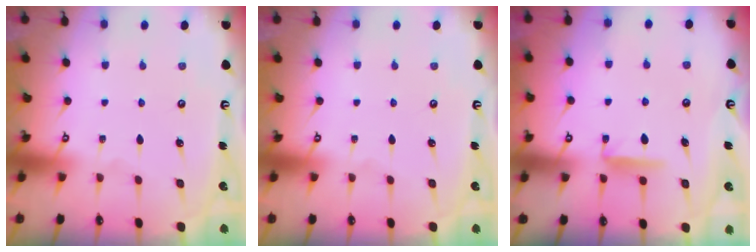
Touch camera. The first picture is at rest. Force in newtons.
{"total": 0.0}
{"total": 5.4, "press": 5.4, "slide": 0.7}